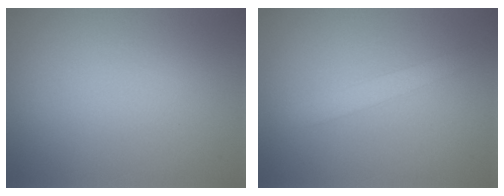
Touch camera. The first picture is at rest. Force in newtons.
{"total": 1.8, "press": 1.8, "slide": 0.1}